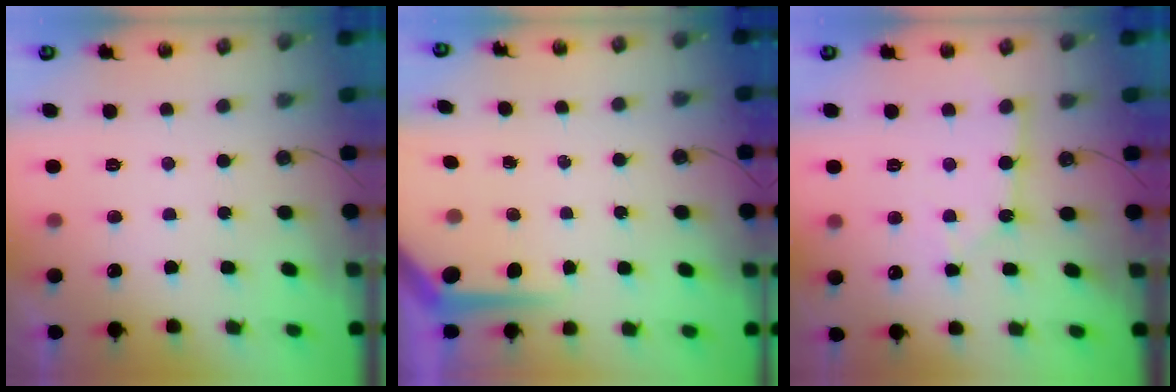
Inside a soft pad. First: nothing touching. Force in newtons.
{"total": 5.6, "press": 5.6, "slide": 0.4}
{"total": 2.6, "press": 2.6, "slide": 0.3}